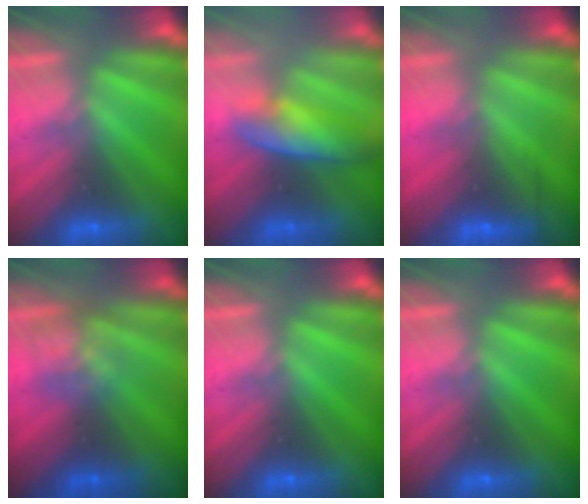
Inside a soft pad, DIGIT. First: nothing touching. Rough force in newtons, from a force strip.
{"total": 3.6}
{"total": 2.4}
{"total": 2.8}
{"total": 0.0}
{"total": 0.0}